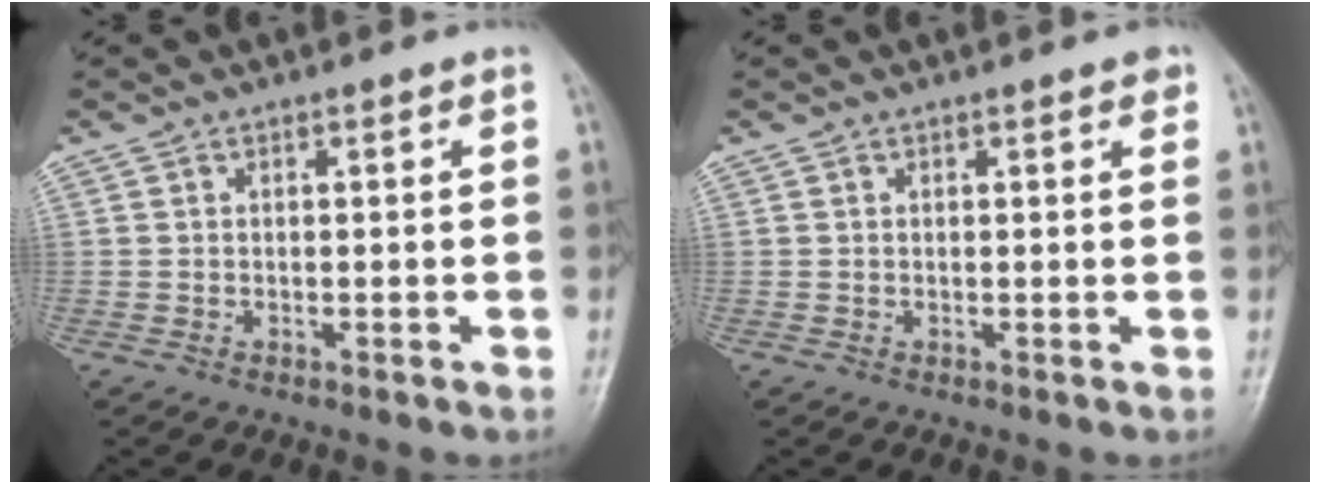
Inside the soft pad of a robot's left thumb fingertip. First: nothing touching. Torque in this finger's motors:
{"motor_torque": [0.18, 0.05, 0.00, -0.27, 0.00]}